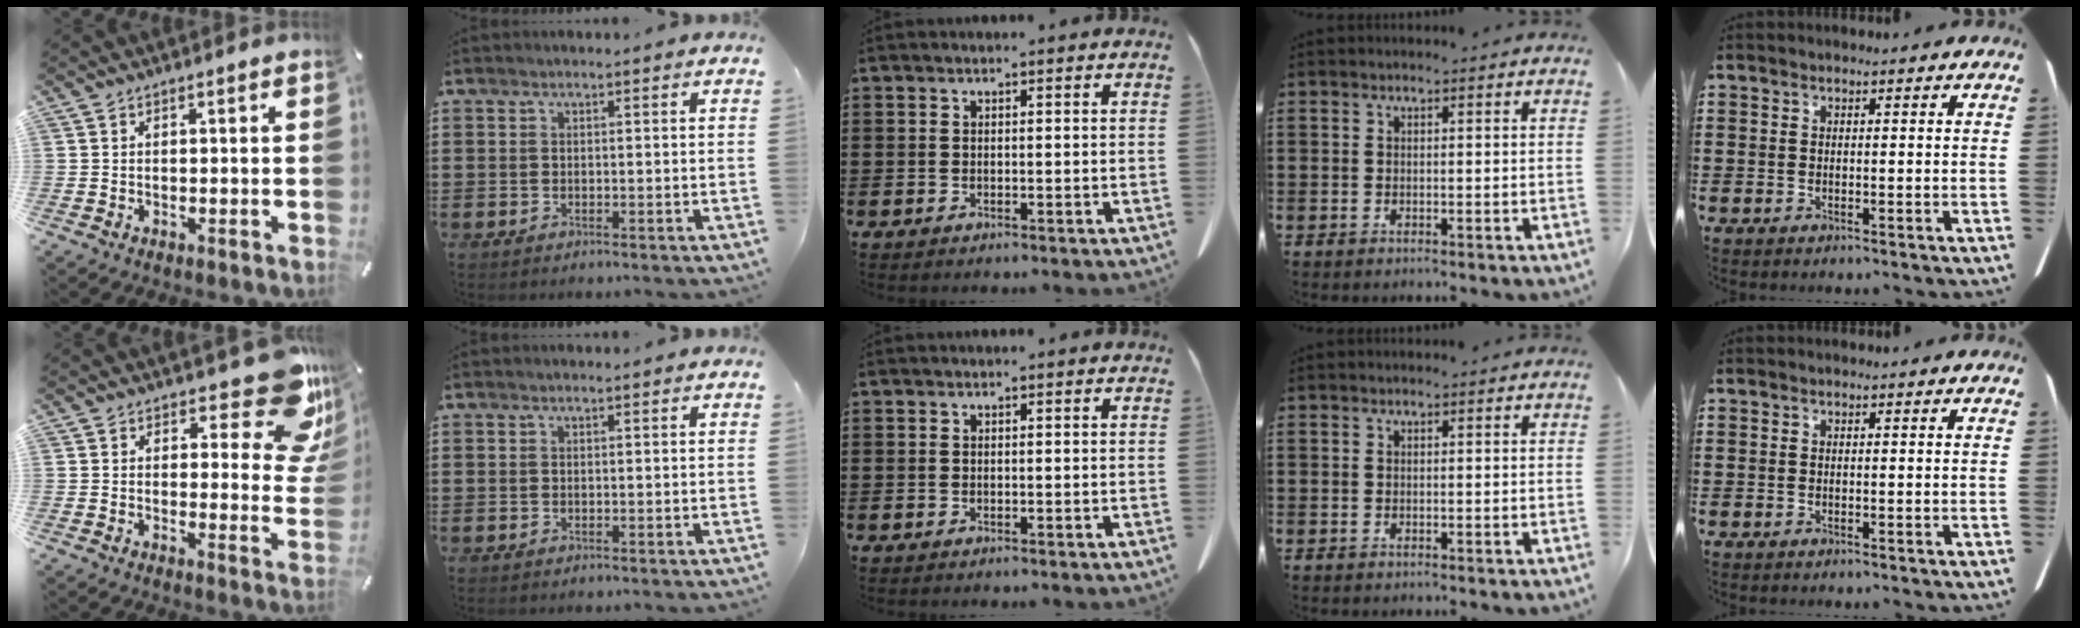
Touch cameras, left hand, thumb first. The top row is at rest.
{"thumb": {"total": 15.5, "force": [9.1, 6.3, 10.8], "torque": [-0.115, -0.075, 0.152]}}